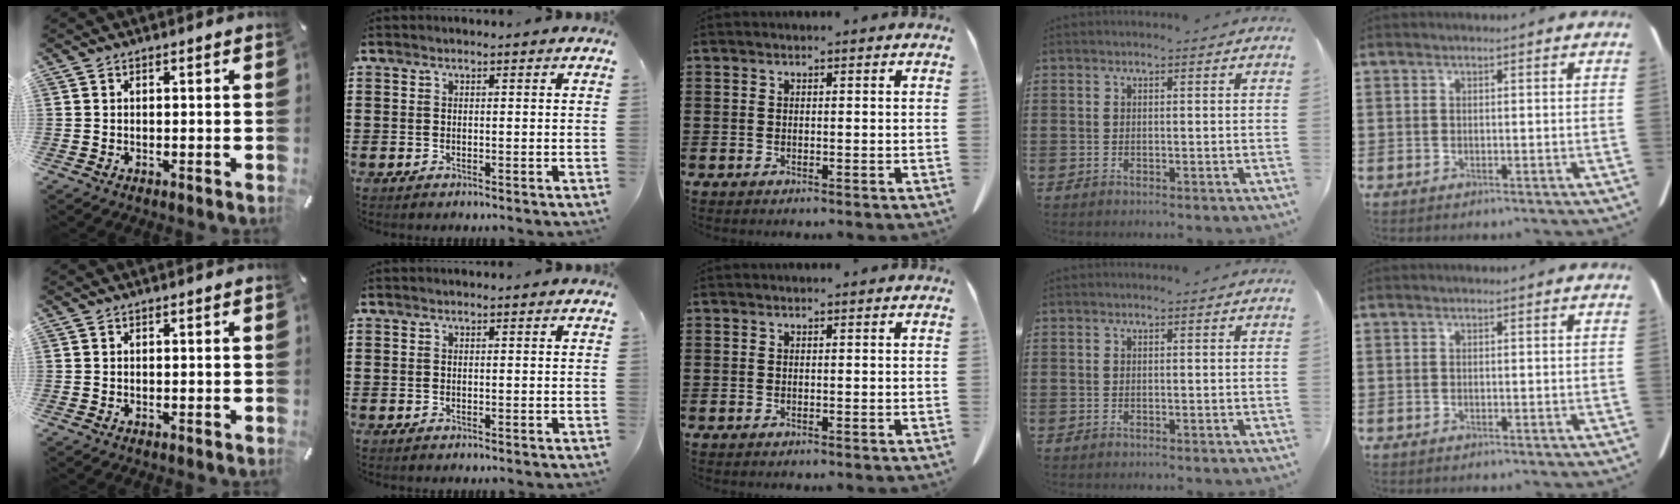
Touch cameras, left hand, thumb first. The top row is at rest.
{}